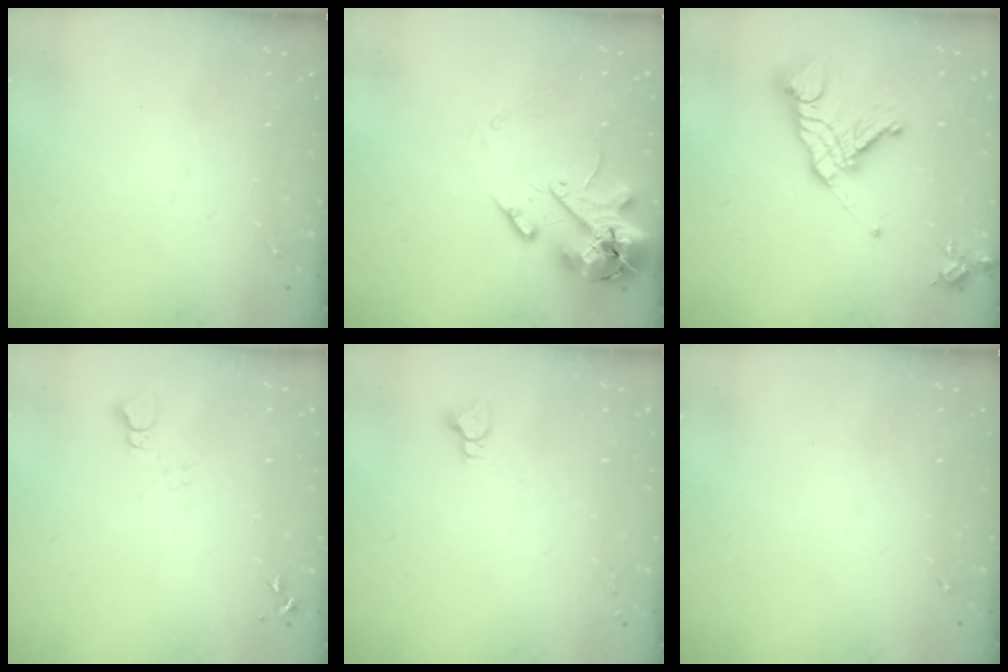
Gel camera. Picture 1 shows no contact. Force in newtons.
{"total": 14.6, "press": 14.4, "slide": 2.4}
{"total": 17.6, "press": 17.5, "slide": 1.9}
{"total": 3.7, "press": 3.7, "slide": 0.4}
{"total": 3.2, "press": 3.2, "slide": 0.2}
{"total": 0.0}